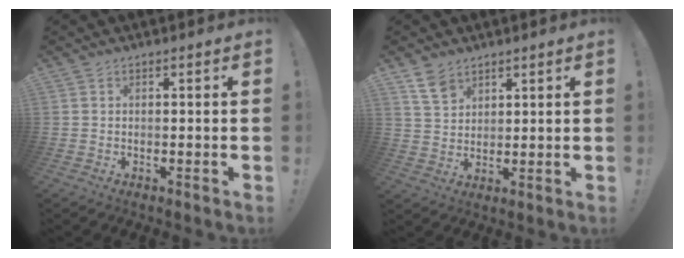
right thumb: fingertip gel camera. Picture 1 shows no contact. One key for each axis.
{"total": 7.0, "fx": 5.1, "fy": 4.2, "fz": 2.5, "tx": -0.039, "ty": -0.028, "tz": 0.099}